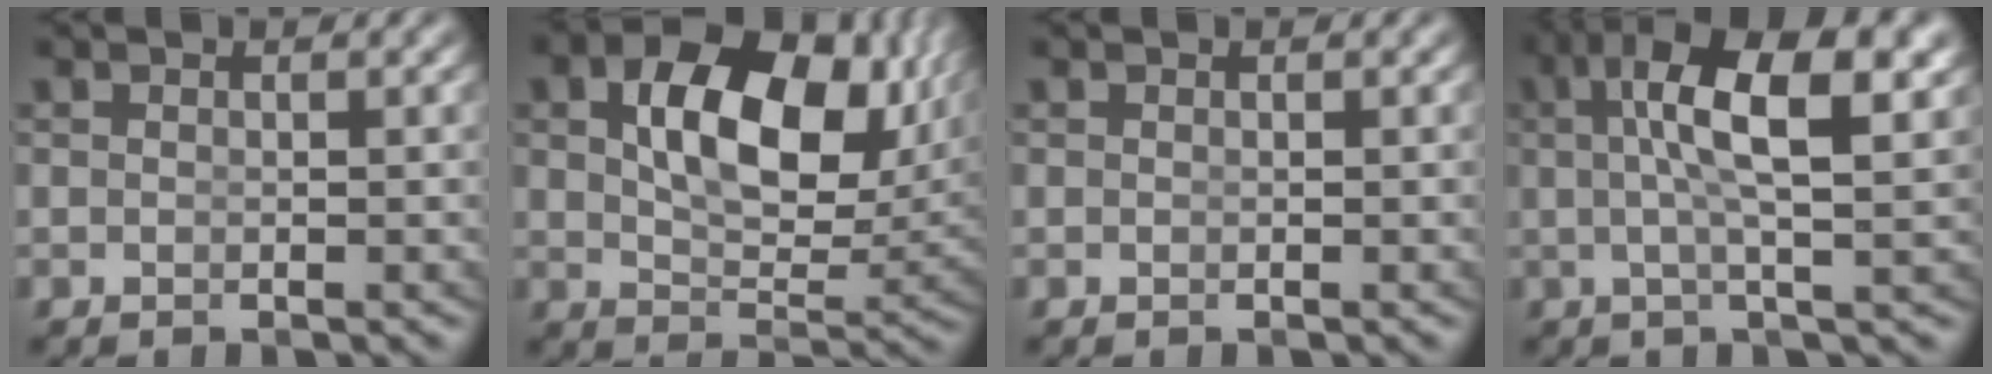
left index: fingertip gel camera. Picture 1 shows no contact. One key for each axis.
{"total": 12.2, "fx": 4.3, "fy": 6.1, "fz": 9.6, "tx": -0.138, "ty": 0.015, "tz": 0.059}
{"total": 0.0}
{"total": 8.7, "fx": 2.9, "fy": 2.4, "fz": 7.8, "tx": -0.136, "ty": 0.013, "tz": 0.043}